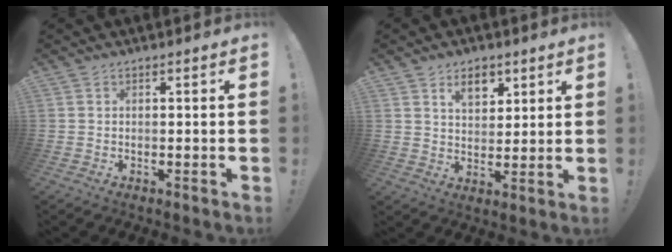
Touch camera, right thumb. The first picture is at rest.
{"total": 8.2, "force": [5.1, 5.4, 3.6], "torque": [-0.045, -0.024, 0.093]}